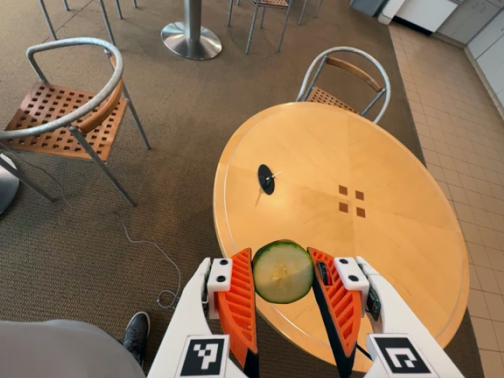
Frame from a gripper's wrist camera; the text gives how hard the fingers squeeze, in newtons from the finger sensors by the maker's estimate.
{"total": 8.0, "left": 7.6, "right": 8.4}